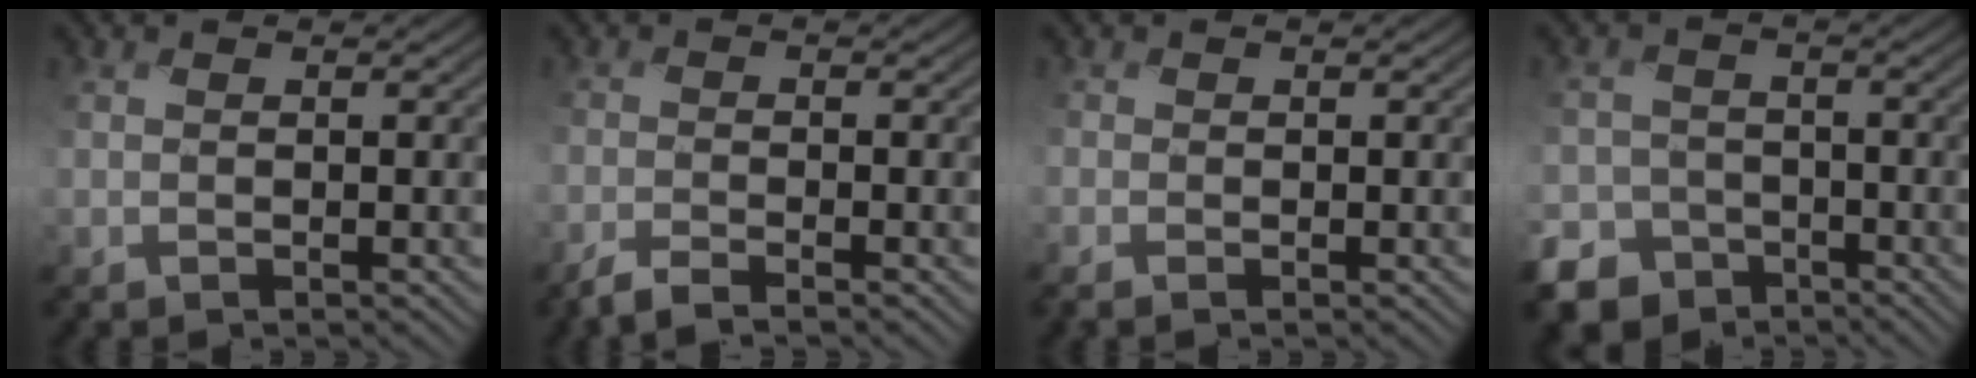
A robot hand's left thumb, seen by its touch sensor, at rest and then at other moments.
{"total": 2.7, "force": [-2.3, 0.3, 1.5], "torque": [-0.028, -0.003, -0.053]}
{"total": 1.4, "force": [-1.0, 0.8, 0.6], "torque": [-0.018, -0.007, -0.026]}
{"total": 9.3, "force": [-6.1, 6.9, 1.6], "torque": [-0.055, -0.033, -0.114]}